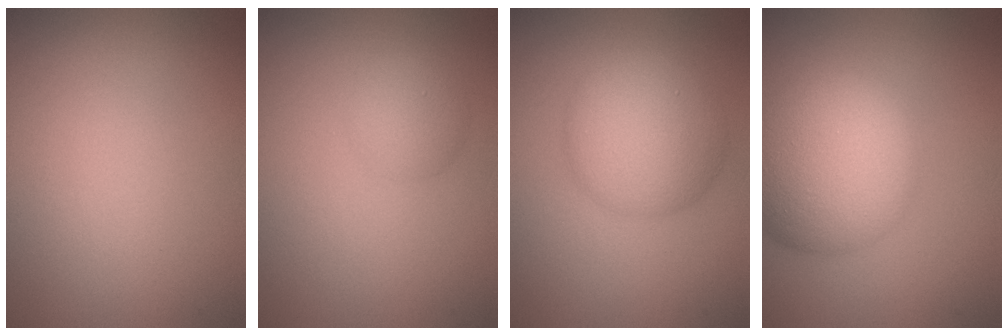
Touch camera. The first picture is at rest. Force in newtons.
{"total": 2.2, "press": 2.2, "slide": 0.0}
{"total": 6.9, "press": 6.9, "slide": 0.1}
{"total": 9.0, "press": 9.0, "slide": 0.4}